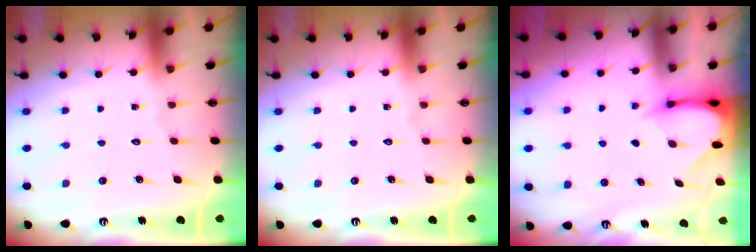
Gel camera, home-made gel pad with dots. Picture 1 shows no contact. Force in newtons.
{"total": 0.0}
{"total": 3.3, "press": 3.3, "slide": 0.2}